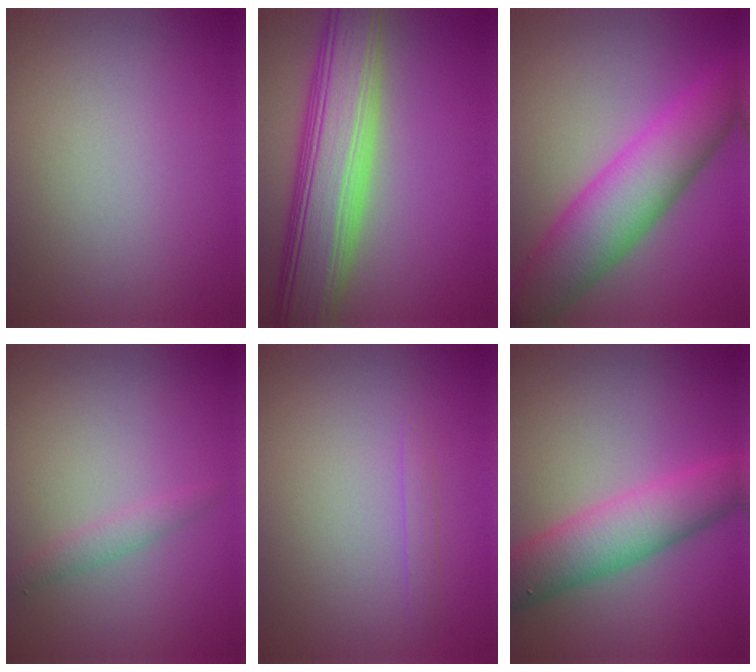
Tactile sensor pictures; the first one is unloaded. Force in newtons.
{"total": 10.0, "press": 10.0, "slide": 0.5}
{"total": 8.3, "press": 8.3, "slide": 0.3}
{"total": 1.3, "press": 1.2, "slide": 0.0}
{"total": 0.7, "press": 0.7, "slide": 0.1}
{"total": 6.1, "press": 6.1, "slide": 0.4}